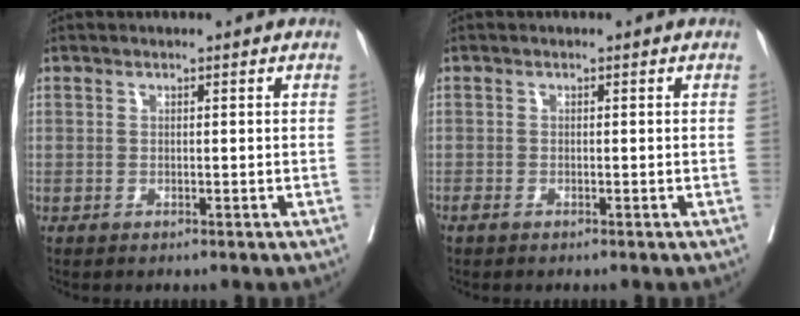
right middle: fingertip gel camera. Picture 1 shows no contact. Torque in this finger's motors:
{"motor_torque": [0.22, -0.20, 0.00, 0.01]}